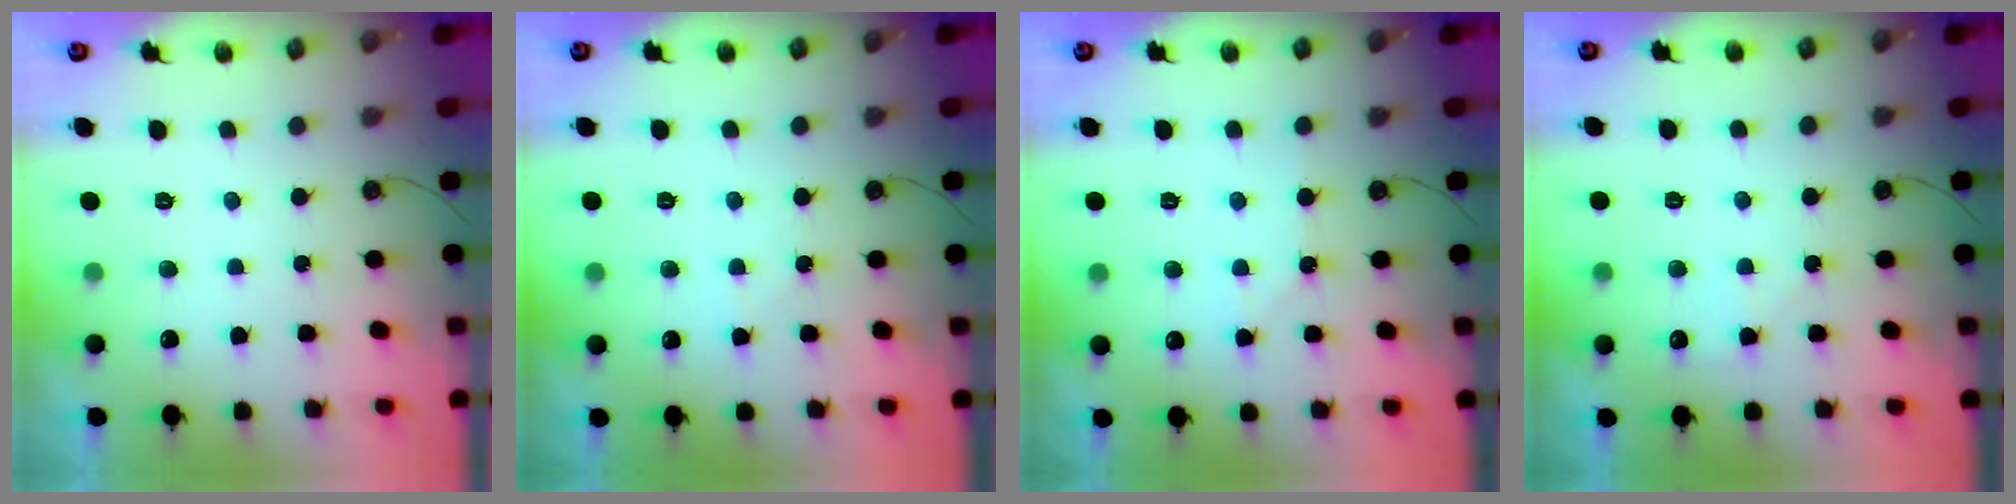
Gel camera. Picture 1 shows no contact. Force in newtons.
{"total": 3.6, "press": 3.6, "slide": 0.5}
{"total": 4.2, "press": 4.1, "slide": 0.6}
{"total": 5.0, "press": 4.9, "slide": 0.7}